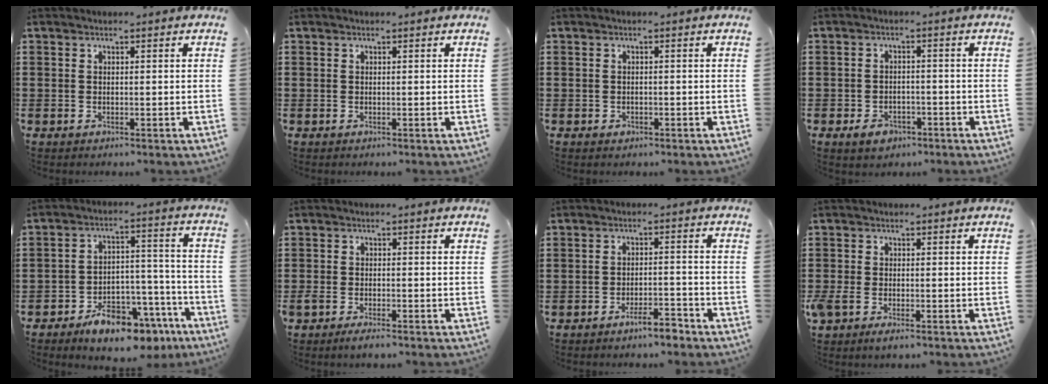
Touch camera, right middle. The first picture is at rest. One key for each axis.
{"total": 0.0}
{"total": 0.6, "fx": -0.4, "fy": 0.4, "fz": 0.2, "tx": -0.005, "ty": 0.001, "tz": -0.008}
{"total": 2.9, "fx": -2.1, "fy": 1.7, "fz": 1.1, "tx": -0.023, "ty": 0.005, "tz": -0.043}
{"total": 8.5, "fx": -6.9, "fy": 3.5, "fz": 3.6, "tx": -0.053, "ty": 0.036, "tz": -0.125}
{"total": 1.9, "fx": -1.5, "fy": 0.4, "fz": 1.2, "tx": -0.029, "ty": 0.000, "tz": -0.031}
{"total": 4.1, "fx": -3.5, "fy": 0.6, "fz": 2.1, "tx": -0.039, "ty": 0.003, "tz": -0.068}
{"total": 2.2, "fx": -1.2, "fy": 0.8, "fz": 1.6, "tx": -0.050, "ty": -0.007, "tz": -0.028}